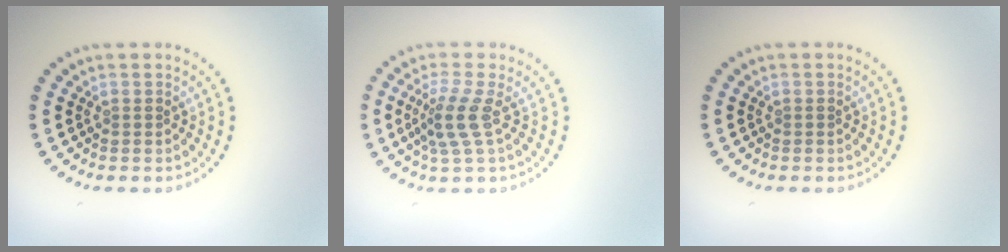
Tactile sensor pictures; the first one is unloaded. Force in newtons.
{"total": 3.0, "press": 2.3, "slide": 1.8}
{"total": 0.0}